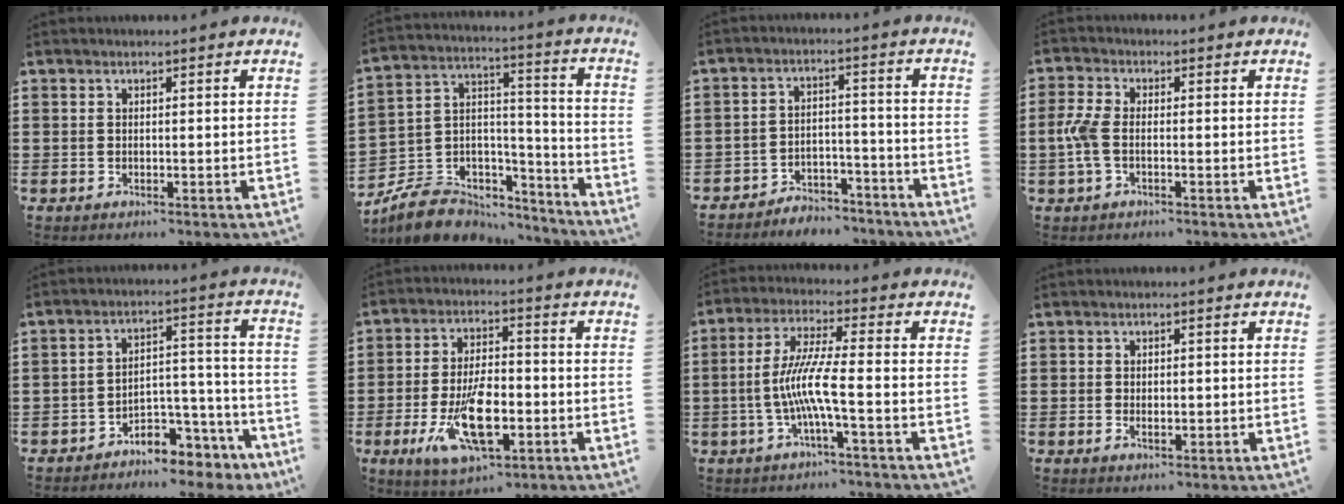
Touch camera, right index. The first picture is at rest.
{"total": 8.2, "force": [-6.4, 4.9, 1.5], "torque": [-0.043, 0.014, -0.116]}
{"total": 4.4, "force": [-4.3, 1.0, 0.1], "torque": [-0.007, 0.010, -0.090]}
{"total": 4.3, "force": [-1.0, 2.0, 3.7], "torque": [-0.102, -0.008, -0.028]}
{"total": 5.7, "force": [-5.0, 2.1, 1.5], "torque": [-0.027, 0.014, -0.096]}
{"total": 11.8, "force": [-3.8, 5.0, 10.0], "torque": [-0.193, -0.012, -0.063]}
{"total": 7.9, "force": [-2.2, 0.2, 7.6], "torque": [-0.166, -0.015, -0.051]}
{"total": 1.3, "force": [-0.2, 0.6, 1.1], "torque": [-0.022, 0.001, -0.004]}